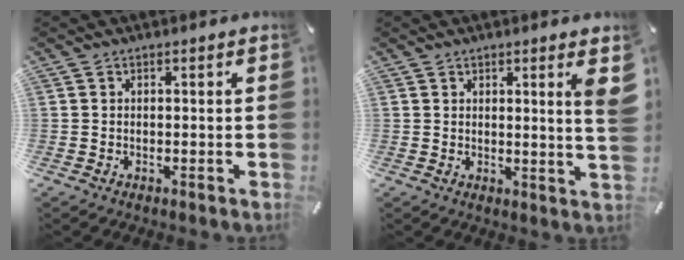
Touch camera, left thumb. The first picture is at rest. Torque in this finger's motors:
{"motor_torque": [0.61, -0.31, 0.18, -0.04, 0.03]}